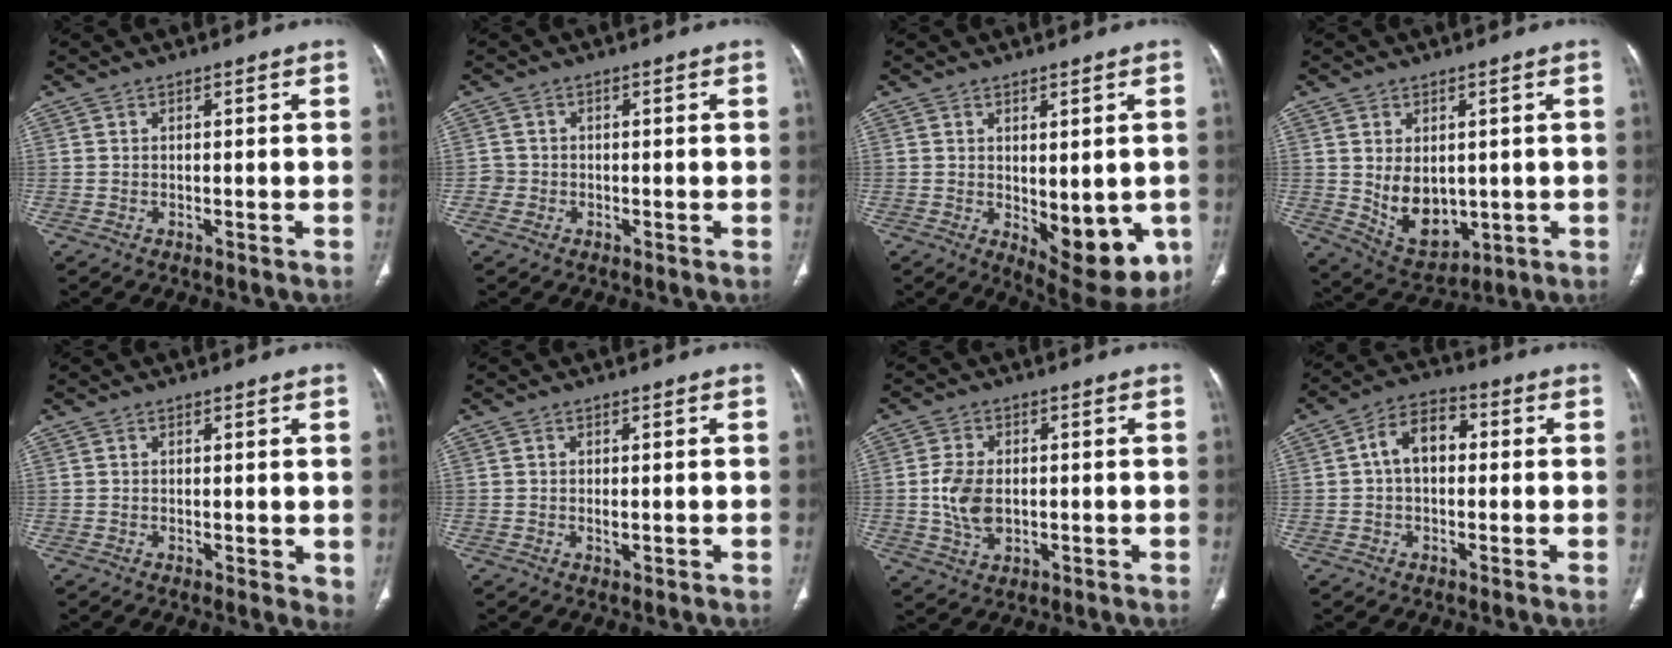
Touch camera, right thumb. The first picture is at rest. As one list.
[{"total": 1.7, "force": [-0.5, 1.6, 0.0], "torque": [0.013, 0.008, -0.014]}, {"total": 12.7, "force": [-2.6, 5.9, 11.0], "torque": [-0.107, -0.020, -0.014]}, {"total": 9.8, "force": [0.0, 6.7, 7.2], "torque": [-0.090, -0.014, 0.028]}, {"total": 2.7, "force": [0.4, 1.1, 2.4], "torque": [-0.032, -0.012, 0.006]}, {"total": 1.2, "force": [-0.1, 0.6, 1.0], "torque": [-0.018, -0.003, 0.000]}, {"total": 7.2, "force": [-0.2, 4.8, 5.3], "torque": [-0.101, -0.001, 0.000]}, {"total": 8.2, "force": [0.7, 5.5, 6.1], "torque": [-0.090, 0.027, 0.002]}]